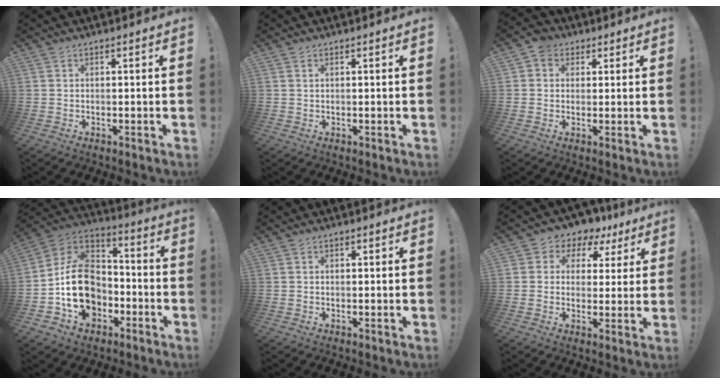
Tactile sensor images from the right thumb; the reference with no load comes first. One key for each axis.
{"total": 0.7, "fx": 0.5, "fy": 0.2, "fz": 0.5, "tx": -0.017, "ty": 0.003, "tz": 0.010}
{"total": 4.5, "fx": 1.3, "fy": 4.0, "fz": 1.6, "tx": -0.029, "ty": 0.002, "tz": 0.026}
{"total": 19.1, "fx": -4.7, "fy": 14.8, "fz": 11.1, "tx": -0.178, "ty": 0.029, "tz": -0.067}
{"total": 0.6, "fx": -0.1, "fy": 0.5, "fz": 0.3, "tx": -0.005, "ty": 0.001, "tz": -0.004}
{"total": 6.3, "fx": 2.1, "fy": 5.5, "fz": 2.2, "tx": -0.033, "ty": -0.016, "tz": 0.042}